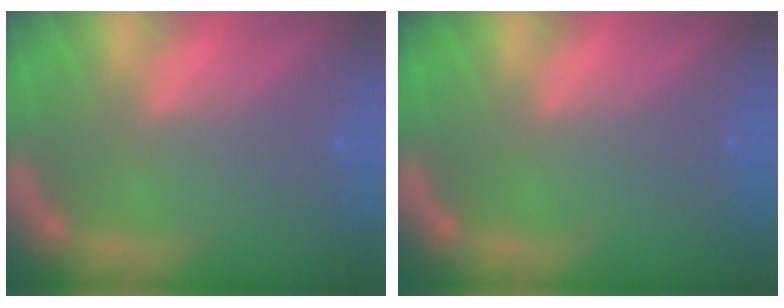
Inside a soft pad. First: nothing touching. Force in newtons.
{"total": 0.0}